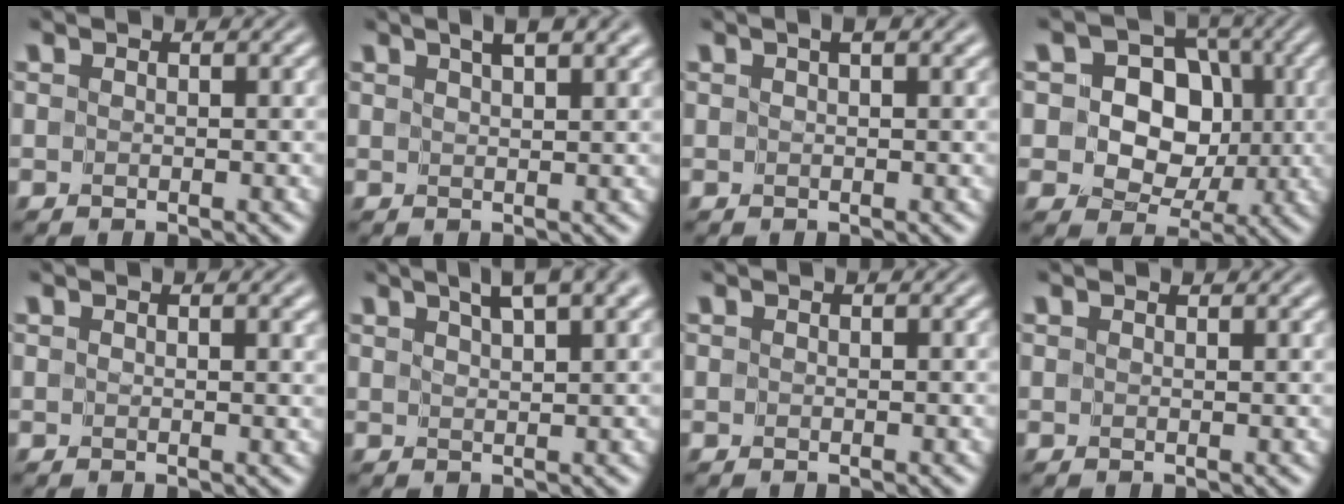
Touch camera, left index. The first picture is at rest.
{"total": 4.9, "force": [3.3, 1.6, 3.3], "torque": [-0.018, 0.016, 0.025]}
{"total": 2.1, "force": [1.2, 0.5, 1.7], "torque": [-0.022, 0.001, 0.012]}
{"total": 7.2, "force": [0.8, 6.1, 3.8], "torque": [-0.048, 0.020, -0.007]}
{"total": 2.1, "force": [1.2, 0.6, 1.6], "torque": [-0.015, 0.000, 0.012]}
{"total": 5.1, "force": [3.5, 1.0, 3.6], "torque": [-0.041, 0.014, 0.043]}
{"total": 0.0}
{"total": 1.2, "force": [1.0, 0.3, 0.6], "torque": [-0.004, -0.004, 0.009]}